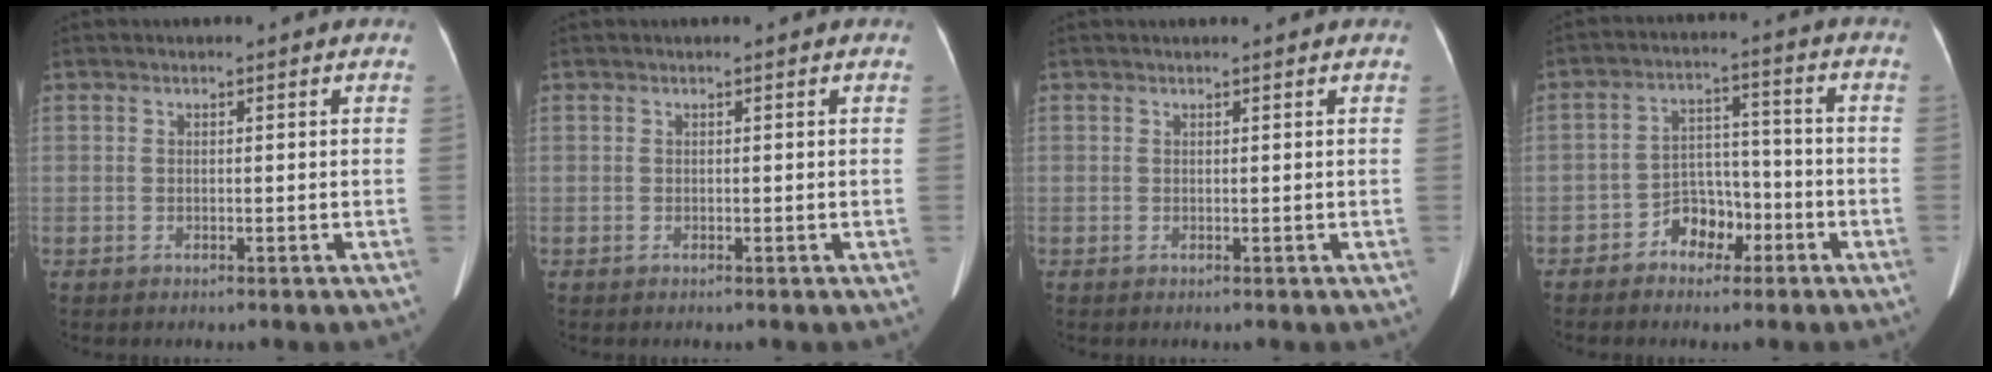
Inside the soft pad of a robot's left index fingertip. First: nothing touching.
{"total": 0.0}
{"total": 1.1, "force": [1.0, 0.3, 0.3], "torque": [-0.007, 0.019, 0.013]}
{"total": 5.9, "force": [-3.3, 3.9, 3.0], "torque": [-0.050, 0.025, -0.055]}